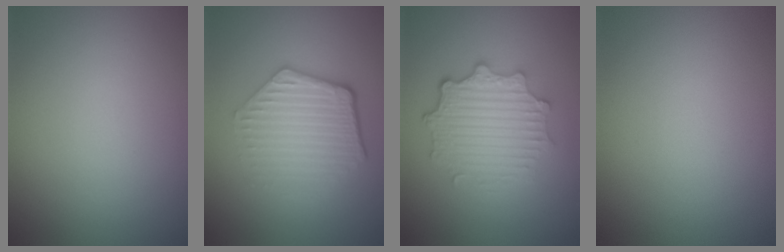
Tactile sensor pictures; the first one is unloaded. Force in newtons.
{"total": 4.5, "press": 3.3, "slide": 3.1}
{"total": 4.9, "press": 3.7, "slide": 3.2}
{"total": 0.0}